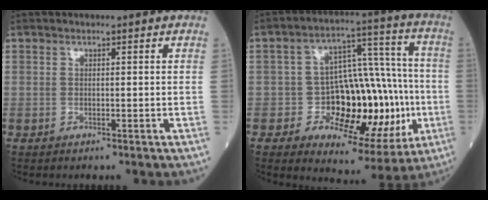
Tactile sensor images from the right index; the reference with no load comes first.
{"total": 17.0, "force": [-3.4, 9.0, 14.0], "torque": [-0.182, 0.031, -0.034]}